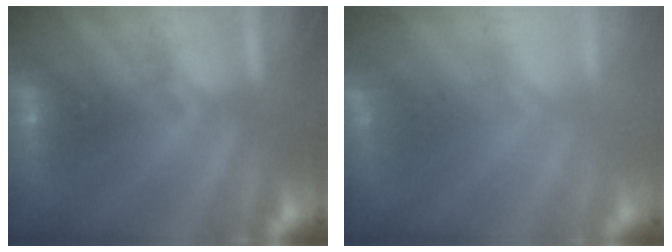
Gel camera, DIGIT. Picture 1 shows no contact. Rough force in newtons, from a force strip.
{"total": 1.0}